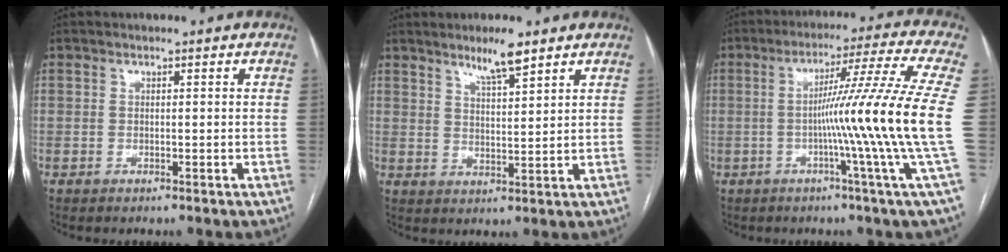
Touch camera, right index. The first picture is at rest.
{"total": 5.7, "force": [4.2, 0.5, 3.7], "torque": [-0.064, -0.005, 0.074]}
{"total": 16.3, "force": [-1.7, -4.2, 15.7], "torque": [-0.229, -0.012, -0.035]}